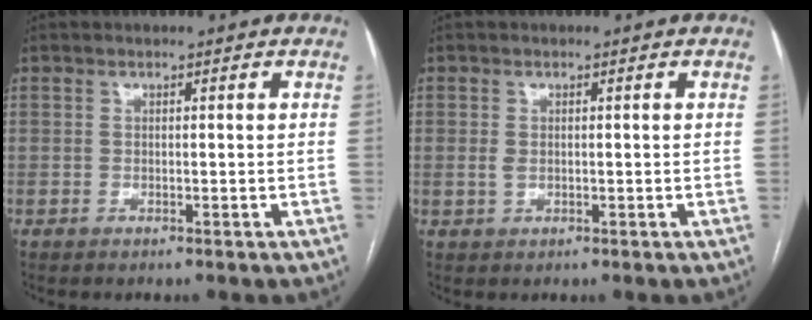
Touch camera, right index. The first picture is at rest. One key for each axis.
{"total": 1.5, "fx": 0.0, "fy": 1.0, "fz": 1.1, "tx": -0.022, "ty": 0.001, "tz": 0.003}